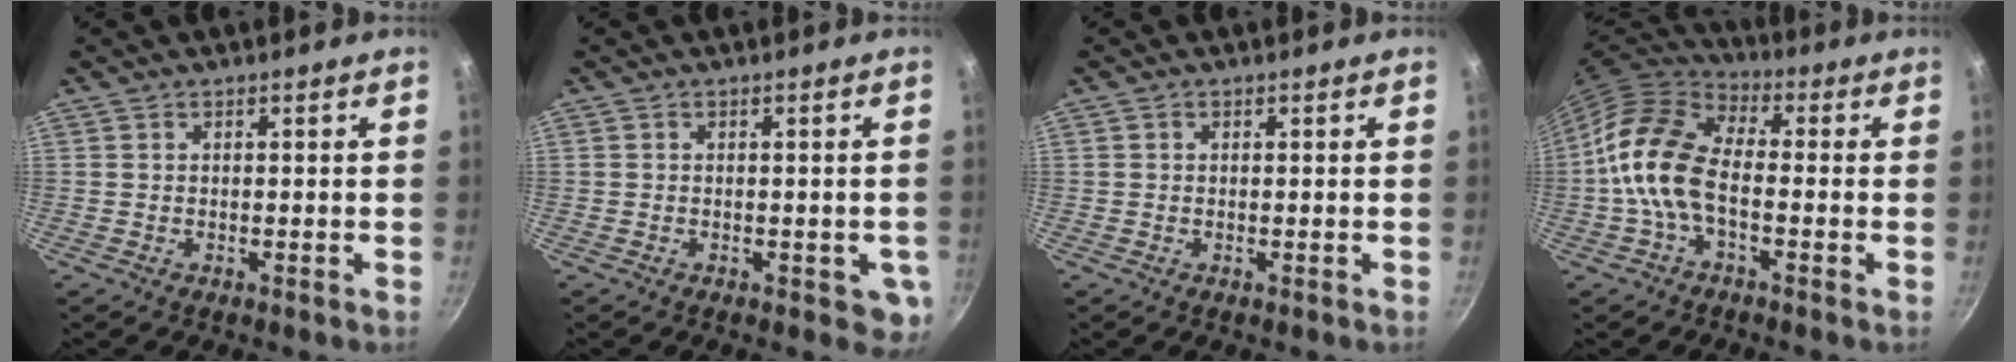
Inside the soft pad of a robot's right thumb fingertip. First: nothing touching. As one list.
[{"total": 4.5, "force": [-1.1, 2.6, 3.5], "torque": [-0.016, -0.003, -0.012]}, {"total": 0.0}, {"total": 12.5, "force": [-2.5, 6.9, 10.1], "torque": [-0.182, 0.037, -0.067]}]